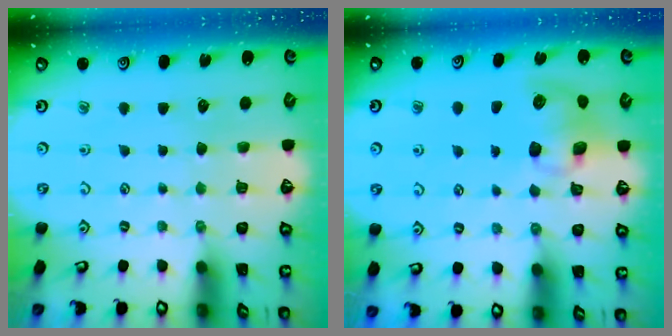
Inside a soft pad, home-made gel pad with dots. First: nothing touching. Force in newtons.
{"total": 8.5, "press": 8.4, "slide": 1.2}